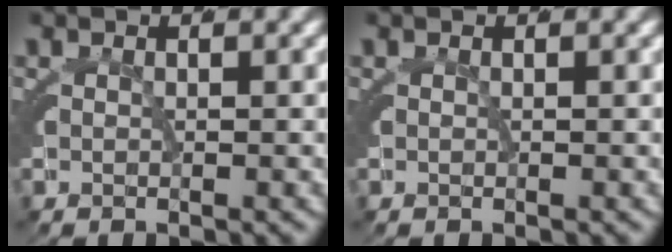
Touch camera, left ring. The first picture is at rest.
{"total": 0.0}